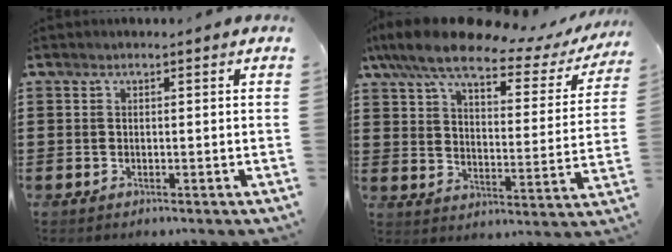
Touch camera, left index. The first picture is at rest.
{"total": 9.5, "force": [7.3, 2.1, 5.6], "torque": [-0.130, -0.033, 0.121]}